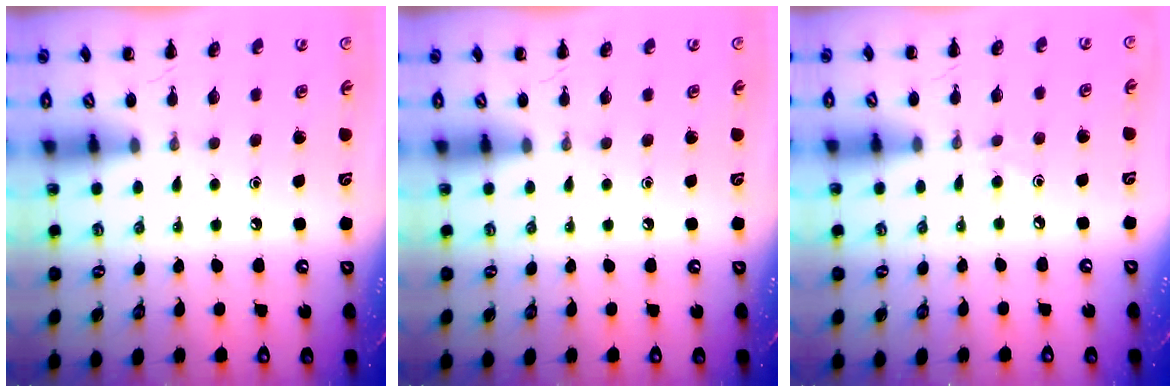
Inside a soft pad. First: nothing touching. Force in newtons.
{"total": 0.0}
{"total": 2.5, "press": 2.3, "slide": 0.9}